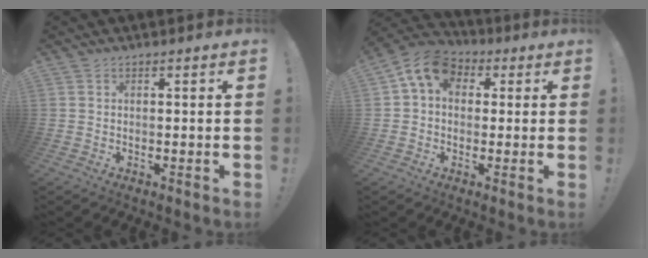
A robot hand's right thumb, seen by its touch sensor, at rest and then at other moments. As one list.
[{"total": 9.8, "force": [3.1, 7.2, 6.0], "torque": [-0.100, 0.004, 0.062]}]